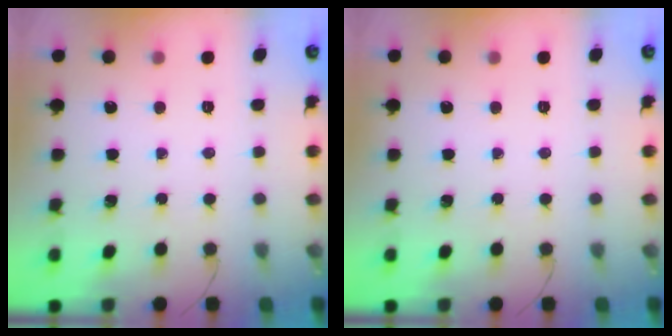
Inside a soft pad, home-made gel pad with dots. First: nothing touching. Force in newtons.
{"total": 0.0}